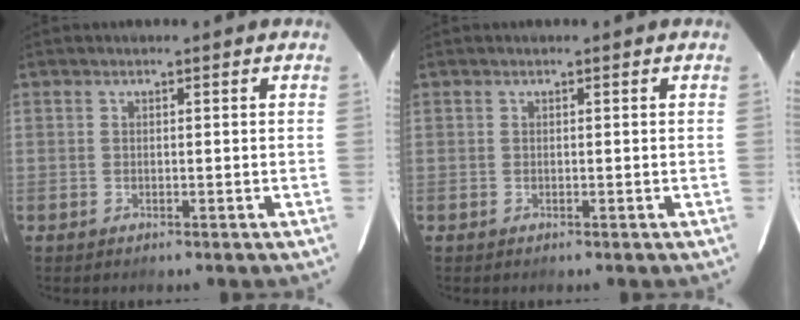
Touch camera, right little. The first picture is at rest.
{"total": 0.0}